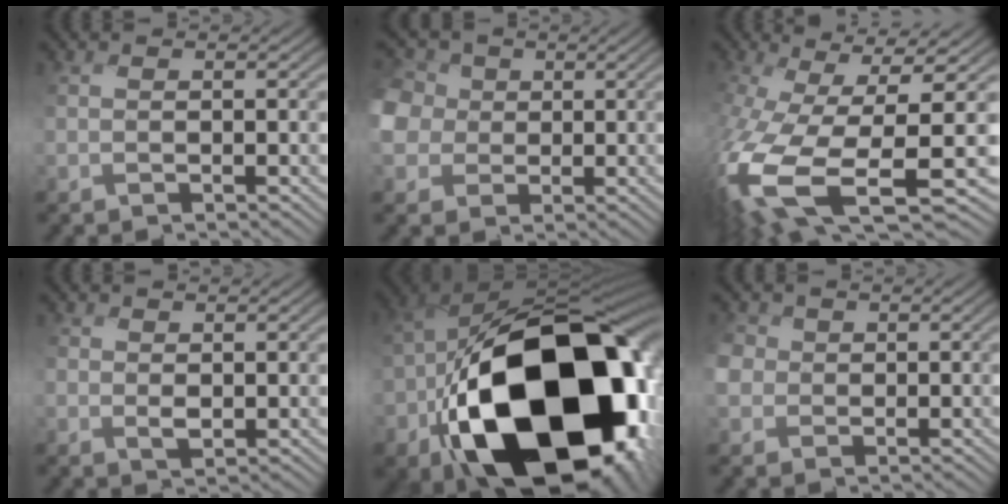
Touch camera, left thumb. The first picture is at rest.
{"total": 8.5, "force": [0.4, 7.6, 3.8], "torque": [-0.140, -0.009, -0.012]}
{"total": 14.1, "force": [-4.3, 4.0, 12.8], "torque": [-0.328, -0.046, -0.052]}
{"total": 0.8, "force": [0.4, 0.6, 0.5], "torque": [-0.013, -0.002, 0.004]}
{"total": 21.5, "force": [-6.5, 14.2, 14.7], "torque": [-0.284, -0.076, -0.058]}
{"total": 4.5, "force": [-0.3, 4.2, 1.5], "torque": [-0.059, -0.004, -0.023]}